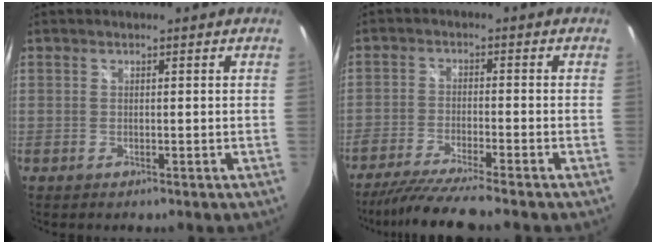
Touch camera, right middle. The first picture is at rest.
{"total": 9.6, "force": [-8.4, -1.0, 4.5], "torque": [-0.106, -0.028, -0.148]}